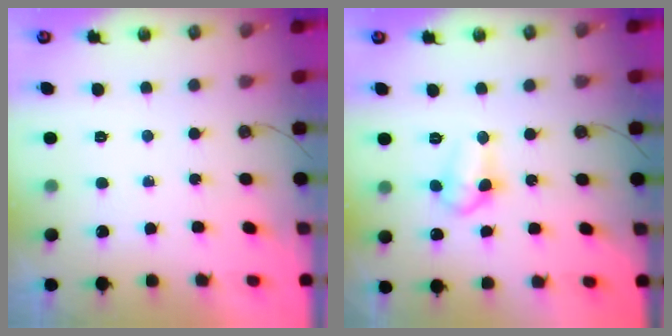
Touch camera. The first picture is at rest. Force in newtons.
{"total": 8.1, "press": 8.0, "slide": 0.8}